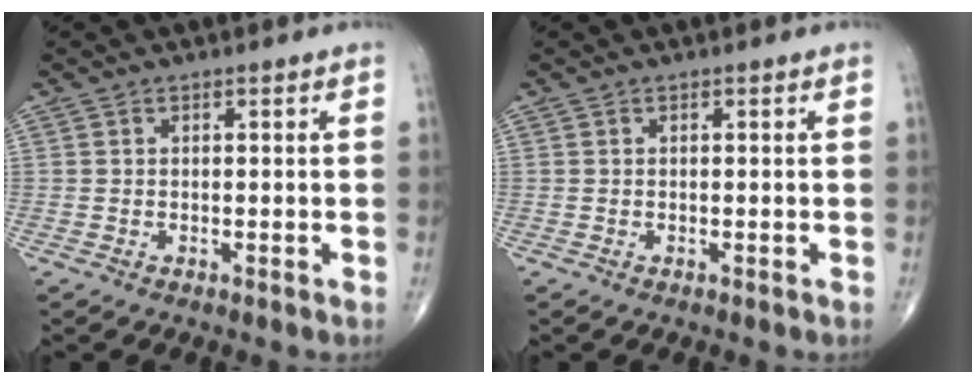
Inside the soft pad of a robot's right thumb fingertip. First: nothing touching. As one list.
[{"total": 0.0}]